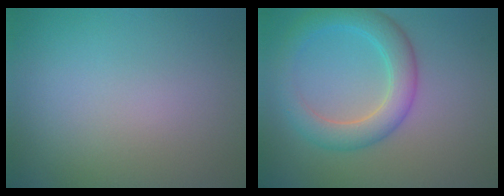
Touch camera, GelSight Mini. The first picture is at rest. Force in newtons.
{"total": 4.7, "press": 4.7, "slide": 0.1}